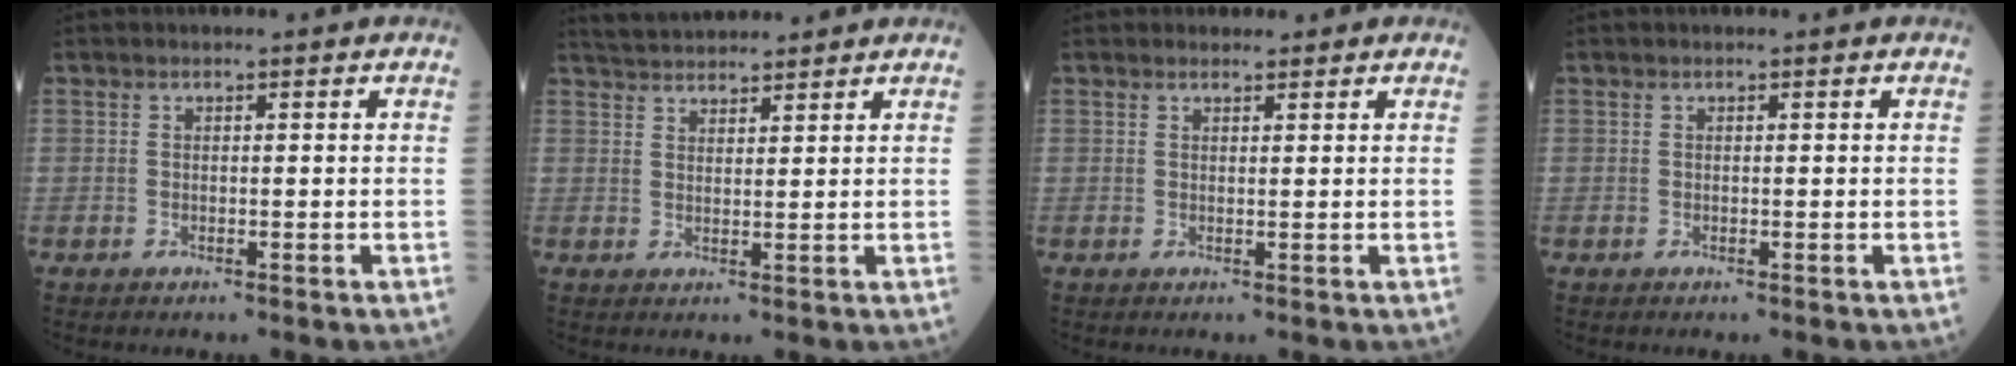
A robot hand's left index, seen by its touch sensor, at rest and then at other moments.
{"total": 6.7, "force": [6.4, 0.8, 1.7], "torque": [-0.034, 0.036, 0.108]}
{"total": 1.3, "force": [1.2, 0.5, 0.2], "torque": [-0.008, 0.009, 0.018]}
{"total": 0.0}